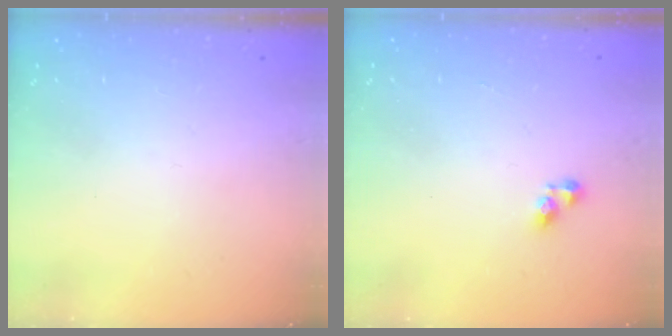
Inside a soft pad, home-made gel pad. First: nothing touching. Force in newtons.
{"total": 4.7, "press": 4.6, "slide": 0.6}